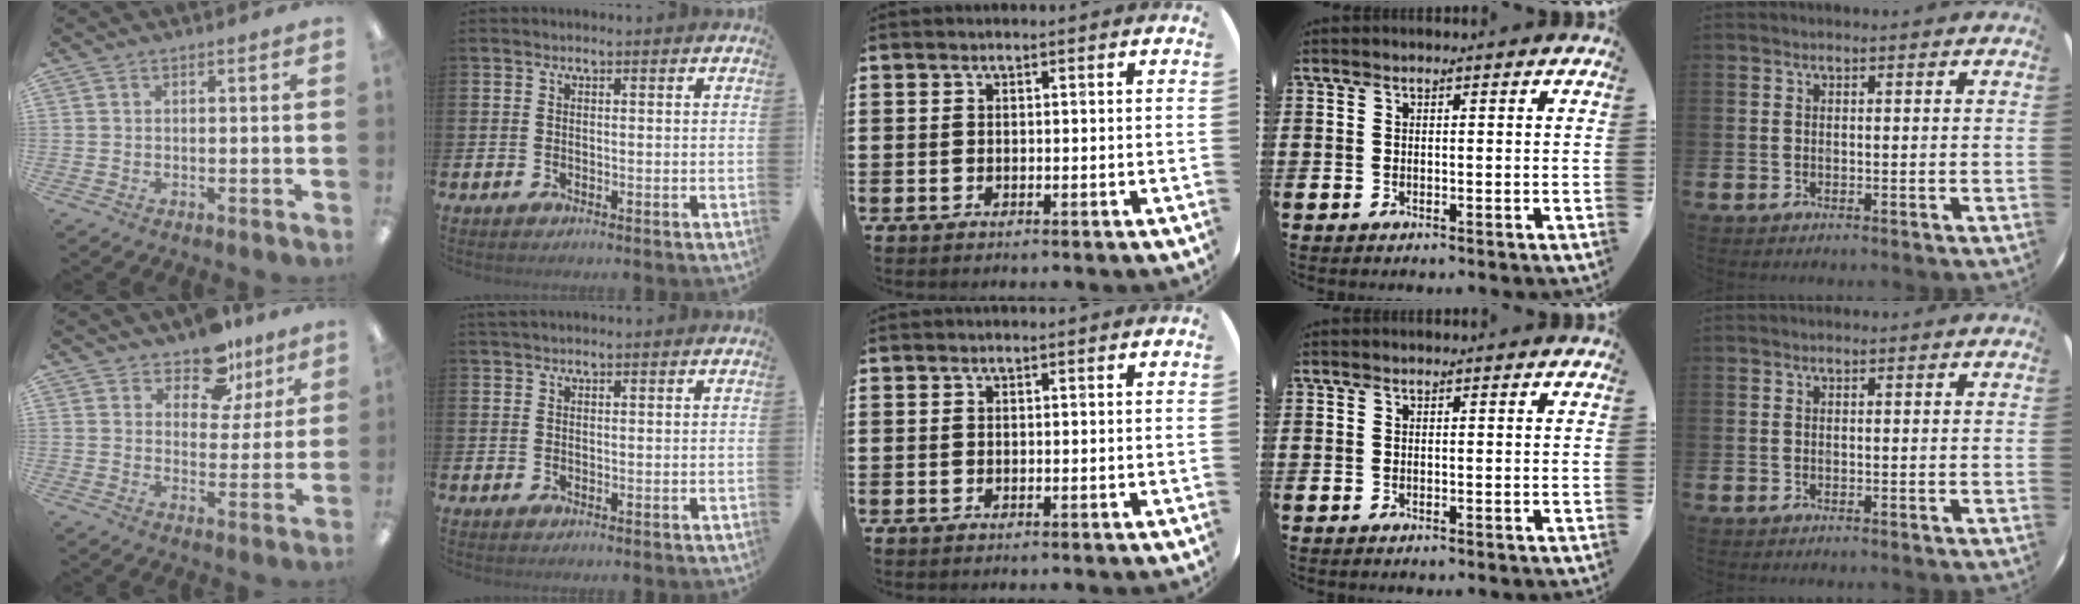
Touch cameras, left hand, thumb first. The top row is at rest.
{"thumb": {"total": 10.3, "force": [7.9, 5.7, 3.5], "torque": [-0.049, -0.052, 0.144]}, "index": {"total": 1.0, "force": [0.9, 0.2, 0.3], "torque": [0.004, -0.002, 0.014]}}